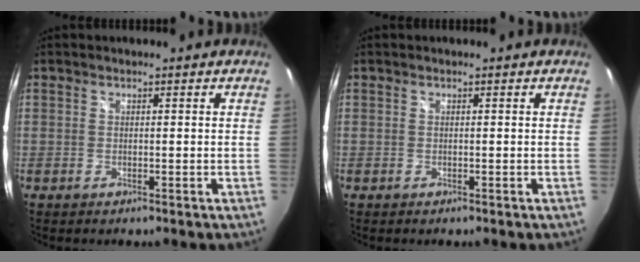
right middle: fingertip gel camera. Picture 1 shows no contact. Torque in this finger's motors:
{"motor_torque": [0.10, -0.07, 0.03, 0.01]}